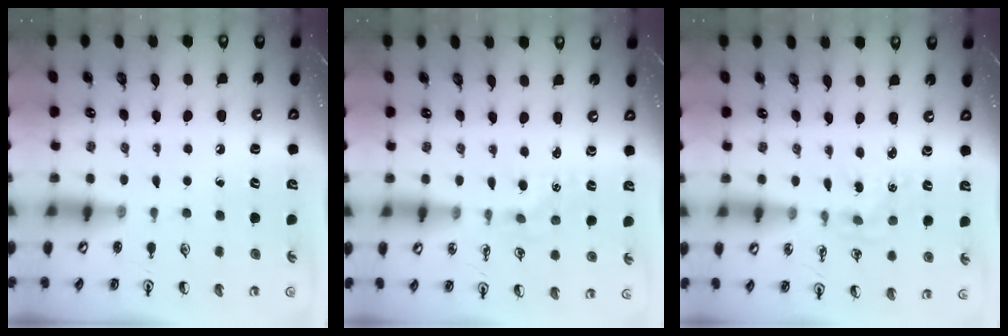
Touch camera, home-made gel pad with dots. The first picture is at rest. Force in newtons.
{"total": 2.3, "press": 2.3, "slide": 0.3}
{"total": 0.6, "press": 0.6, "slide": 0.1}